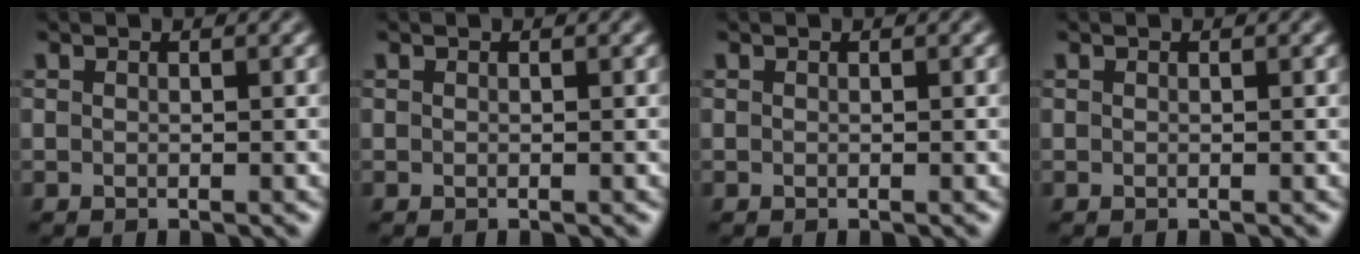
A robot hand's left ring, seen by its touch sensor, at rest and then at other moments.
{"total": 0.0}
{"total": 0.0}
{"total": 0.0}